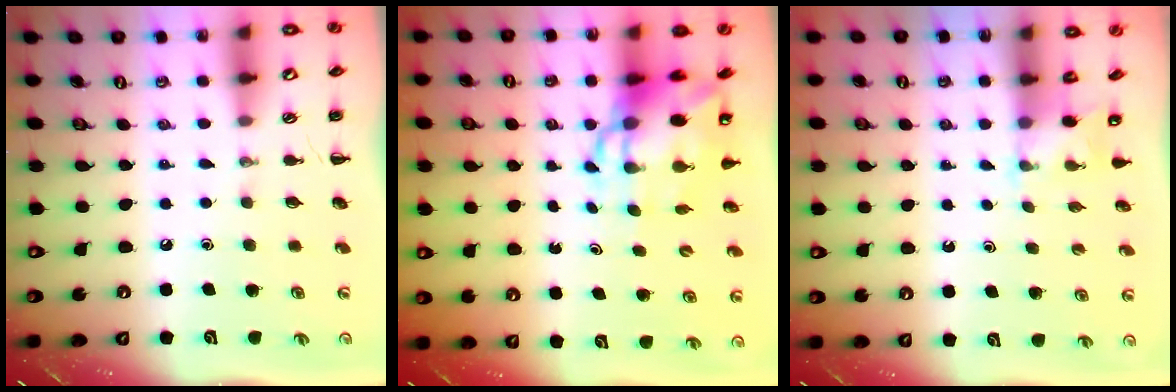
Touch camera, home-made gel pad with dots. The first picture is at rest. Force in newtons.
{"total": 8.6, "press": 8.3, "slide": 2.3}
{"total": 2.2, "press": 2.1, "slide": 0.7}